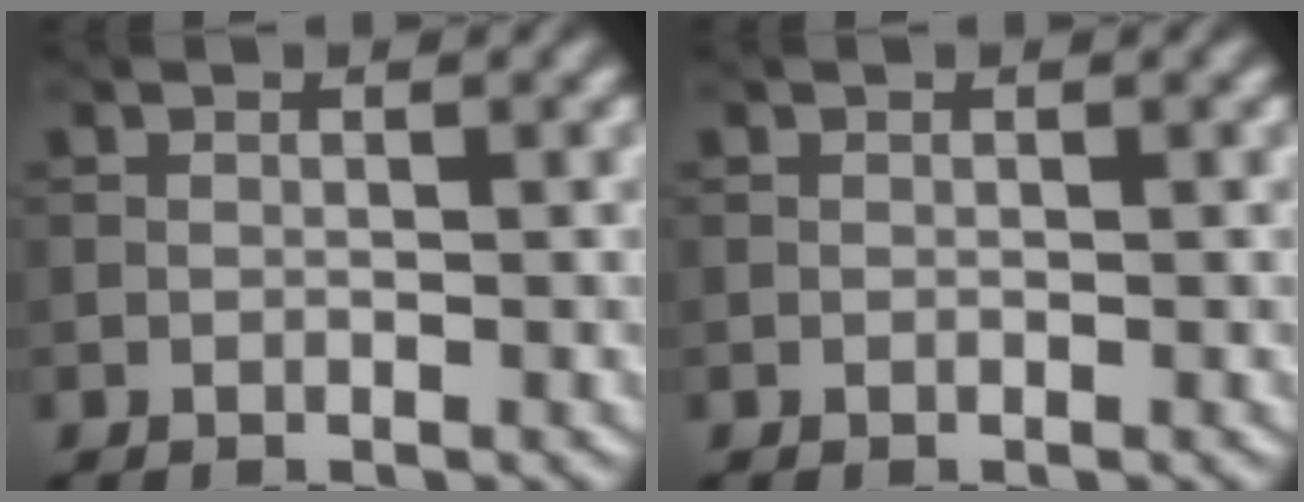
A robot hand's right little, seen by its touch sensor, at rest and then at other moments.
{"total": 0.0}